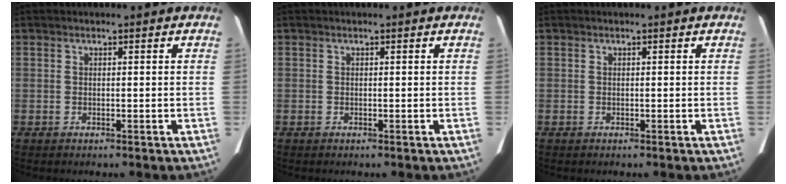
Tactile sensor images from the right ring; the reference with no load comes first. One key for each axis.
{"total": 0.0}
{"total": 0.0}